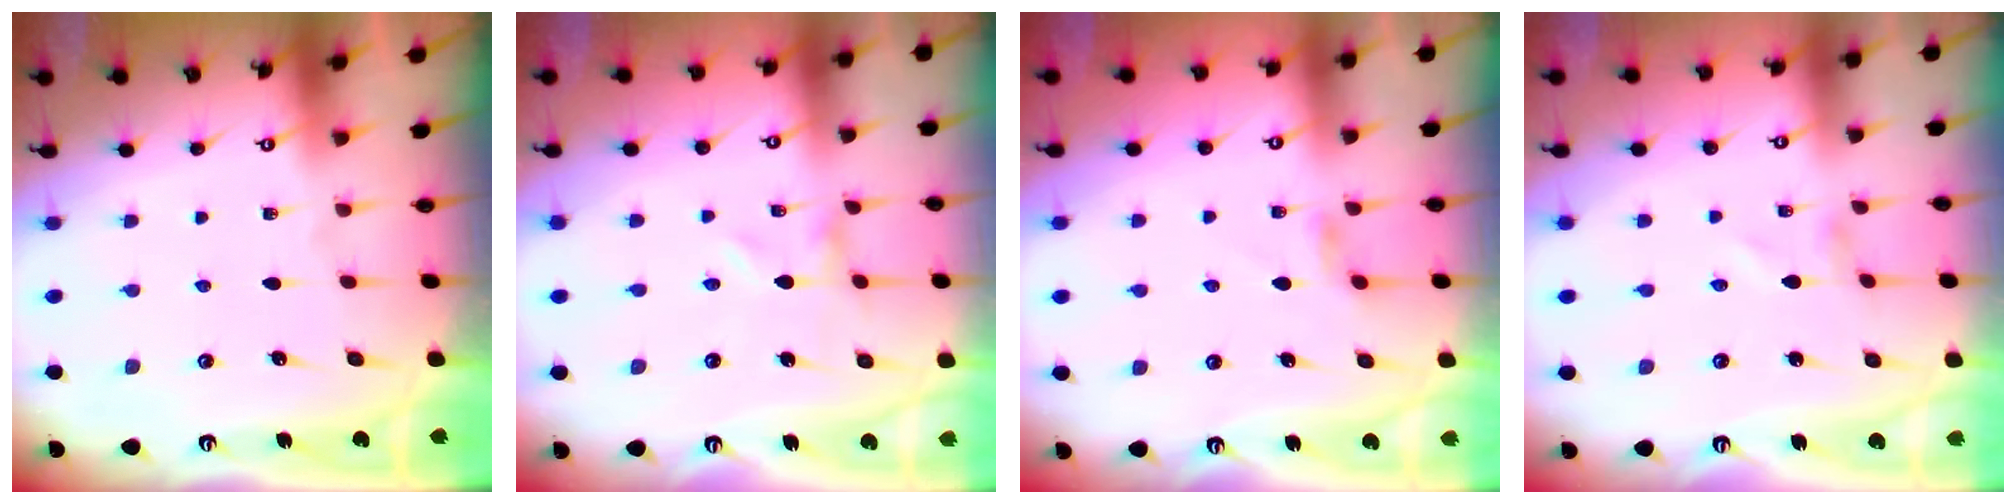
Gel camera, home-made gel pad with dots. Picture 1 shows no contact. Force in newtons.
{"total": 0.0}
{"total": 2.9, "press": 2.9, "slide": 0.5}
{"total": 1.4, "press": 1.4, "slide": 0.1}